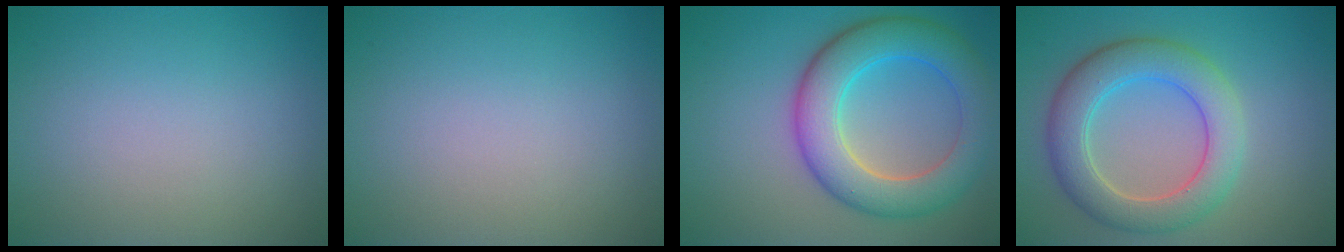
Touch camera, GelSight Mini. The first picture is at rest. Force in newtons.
{"total": 0.0}
{"total": 7.7, "press": 7.7, "slide": 0.3}
{"total": 6.0, "press": 6.0, "slide": 0.4}